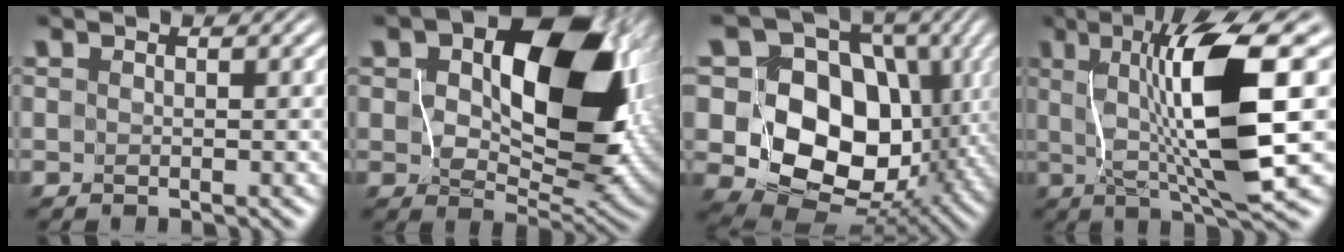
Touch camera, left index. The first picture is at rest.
{"total": 14.3, "force": [4.3, 8.7, 10.5], "torque": [-0.155, -0.012, 0.082]}
{"total": 14.8, "force": [1.2, 11.5, 9.3], "torque": [-0.142, 0.002, 0.017]}
{"total": 10.7, "force": [1.6, 1.8, 10.4], "torque": [-0.163, -0.005, 0.035]}